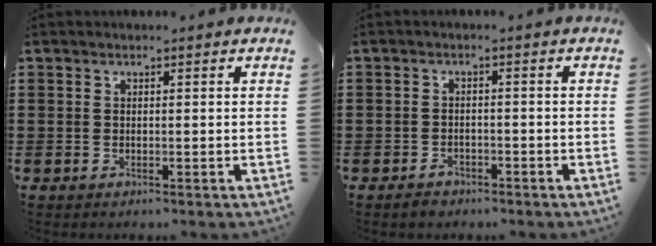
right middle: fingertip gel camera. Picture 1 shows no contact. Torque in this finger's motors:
{"motor_torque": [0.31, 0.12, -0.04, -0.04]}